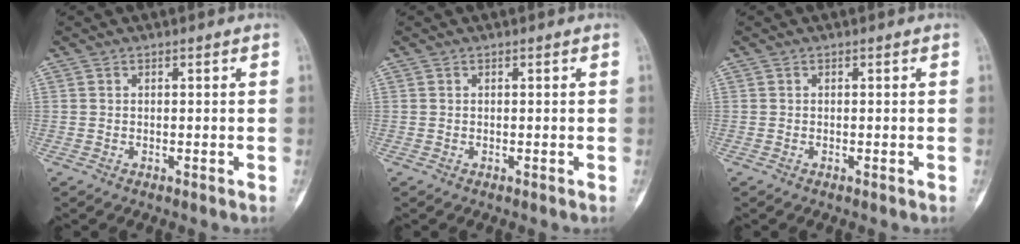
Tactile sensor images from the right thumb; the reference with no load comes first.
{"total": 0.0}
{"total": 0.0}